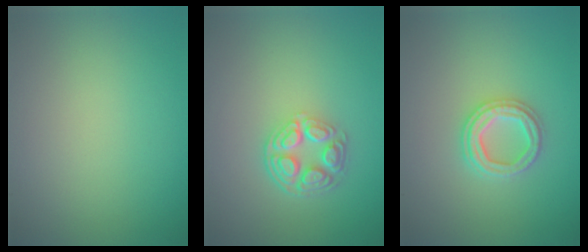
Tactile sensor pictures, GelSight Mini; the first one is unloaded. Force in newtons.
{"total": 4.2, "press": 3.1, "slide": 2.8}
{"total": 3.3, "press": 3.2, "slide": 0.6}